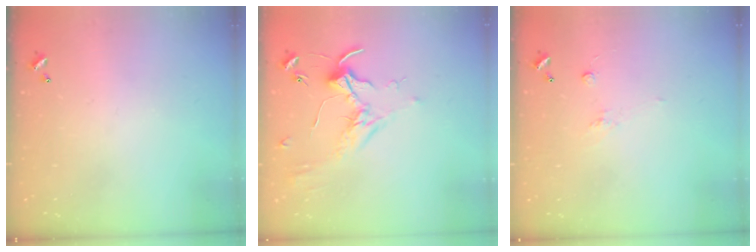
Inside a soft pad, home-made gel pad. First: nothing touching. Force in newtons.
{"total": 1.8, "press": 1.8, "slide": 0.4}
{"total": 1.7, "press": 1.5, "slide": 0.8}